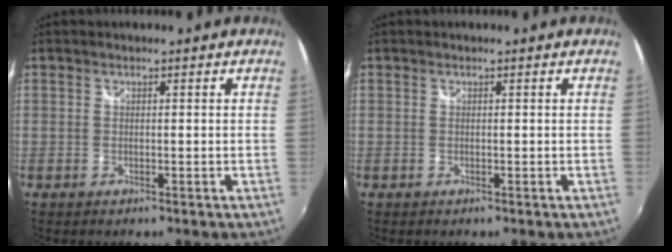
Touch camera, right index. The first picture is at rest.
{"total": 0.0}